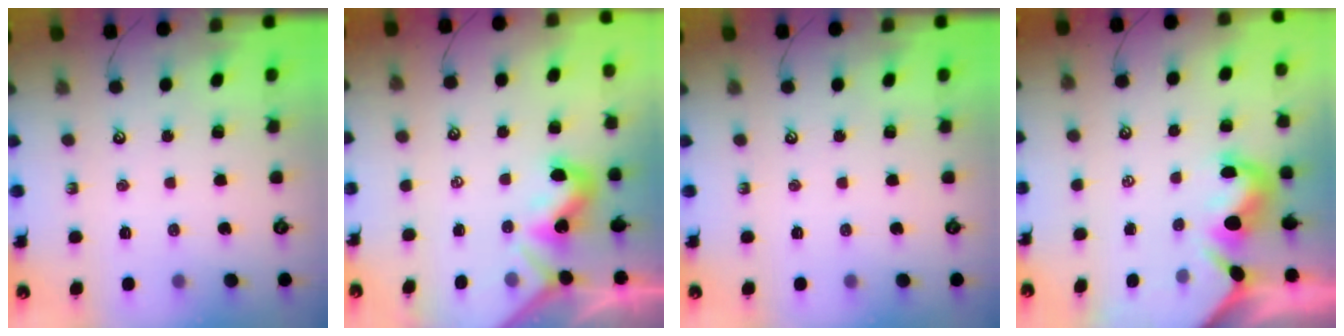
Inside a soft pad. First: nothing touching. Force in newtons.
{"total": 1.8, "press": 1.7, "slide": 0.3}
{"total": 0.0}
{"total": 2.0, "press": 1.8, "slide": 0.9}